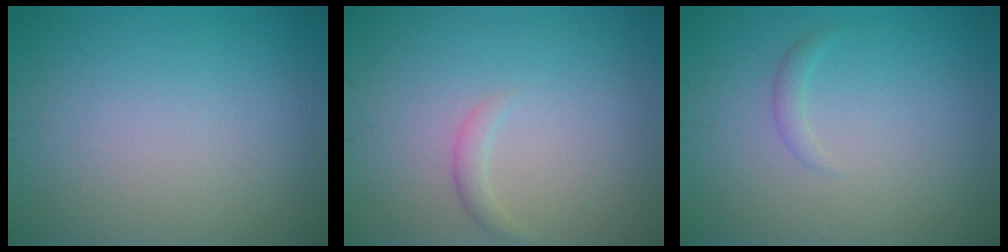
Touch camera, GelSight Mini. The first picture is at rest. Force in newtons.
{"total": 1.1, "press": 1.1, "slide": 0.1}
{"total": 0.9, "press": 0.9, "slide": 0.0}